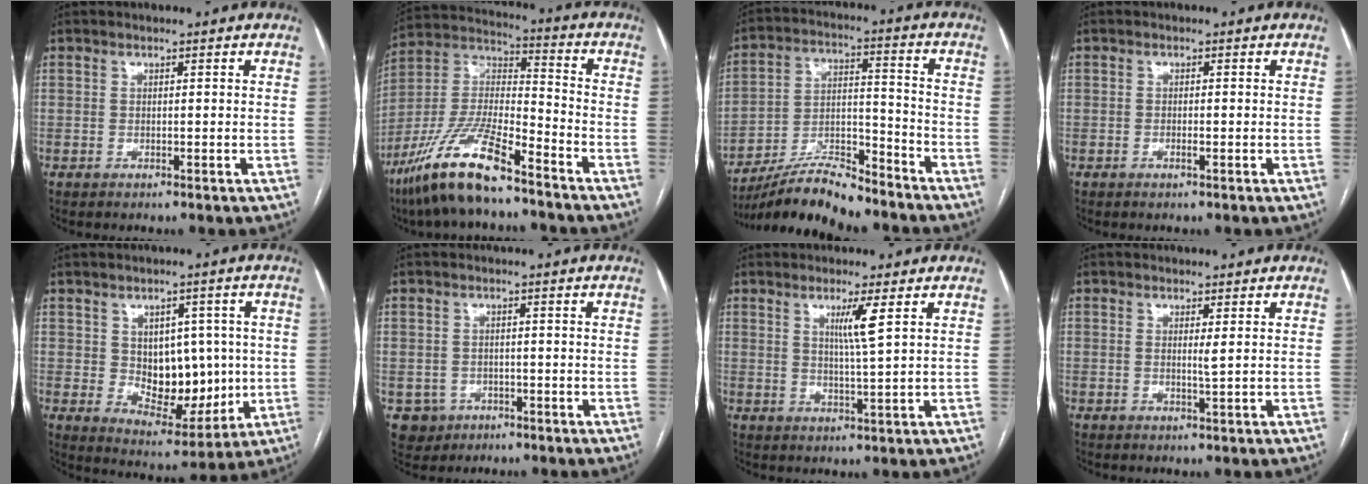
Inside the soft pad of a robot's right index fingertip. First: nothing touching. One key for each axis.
{"total": 15.6, "fx": -11.1, "fy": 2.7, "fz": 10.6, "tx": -0.221, "ty": -0.005, "tz": -0.205}
{"total": 13.5, "fx": -12.1, "fy": 2.0, "fz": 5.7, "tx": -0.097, "ty": 0.011, "tz": -0.215}
{"total": 1.0, "fx": -0.4, "fy": 0.1, "fz": 0.9, "tx": -0.019, "ty": 0.000, "tz": -0.007}
{"total": 10.6, "fx": 0.5, "fy": 6.7, "fz": 8.3, "tx": -0.113, "ty": 0.004, "tz": 0.026}
{"total": 3.9, "fx": -1.6, "fy": 3.6, "fz": 0.2, "tx": 0.001, "ty": 0.009, "tz": -0.021}
{"total": 4.1, "fx": 1.7, "fy": -0.8, "fz": 3.7, "tx": -0.069, "ty": -0.009, "tz": 0.032}
{"total": 1.1, "fx": 0.3, "fy": -0.2, "fz": 1.1, "tx": -0.021, "ty": -0.003, "tz": 0.005}